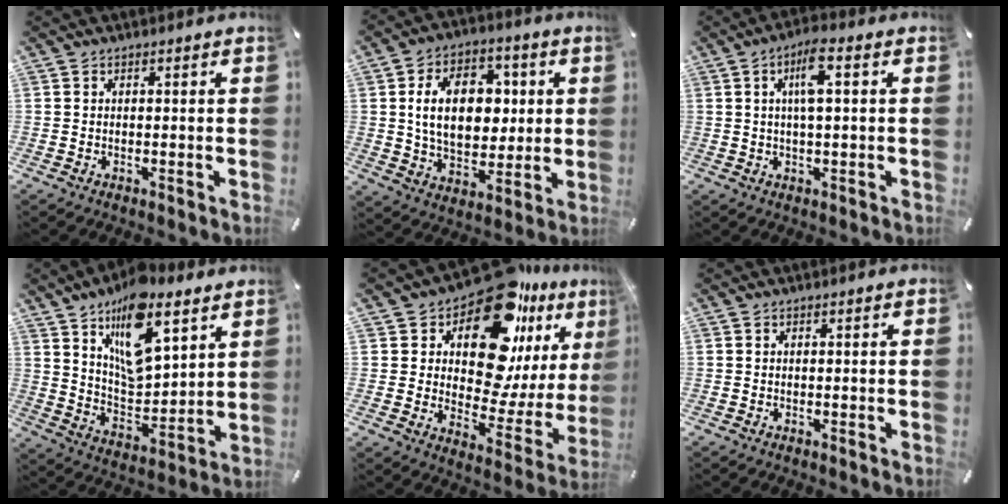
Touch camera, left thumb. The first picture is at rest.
{"total": 16.2, "force": [2.2, 11.3, 11.3], "torque": [-0.195, 0.009, 0.038]}
{"total": 7.0, "force": [1.7, 2.0, 6.5], "torque": [-0.121, 0.004, 0.025]}
{"total": 16.8, "force": [11.1, 8.1, 9.8], "torque": [-0.167, -0.057, 0.196]}
{"total": 20.1, "force": [13.3, 9.4, 11.8], "torque": [-0.194, -0.125, 0.229]}
{"total": 0.0}